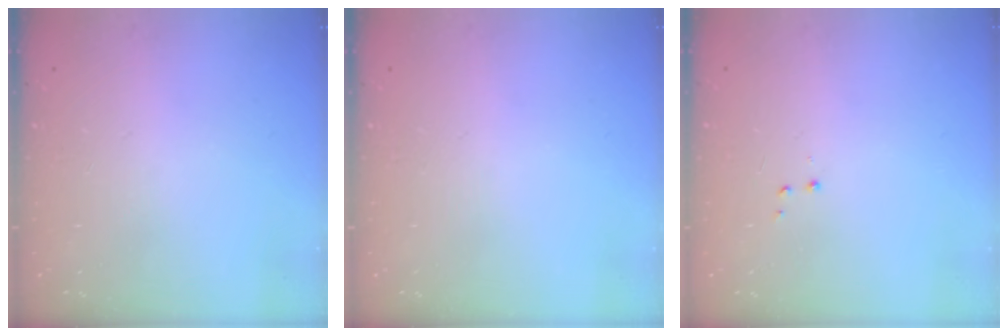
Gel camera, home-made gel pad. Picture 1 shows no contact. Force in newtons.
{"total": 0.0}
{"total": 2.9, "press": 2.8, "slide": 0.7}